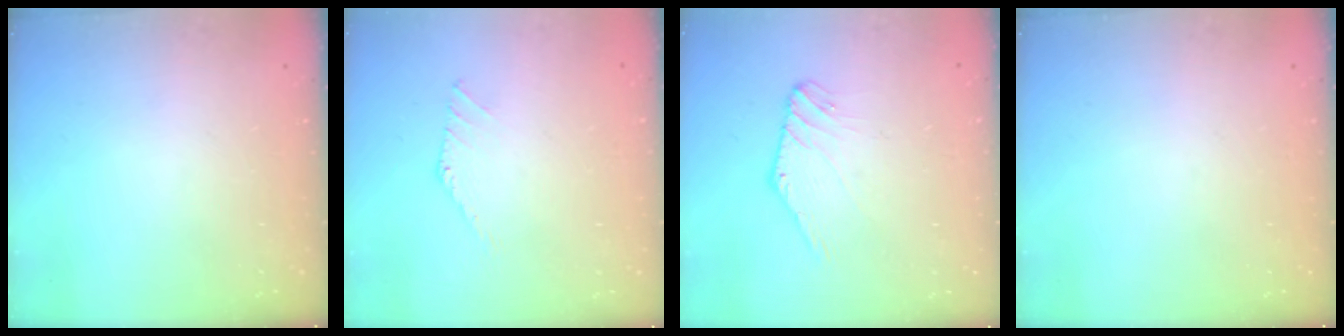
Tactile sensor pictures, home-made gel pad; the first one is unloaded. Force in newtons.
{"total": 0.0}
{"total": 0.0}
{"total": 0.0}